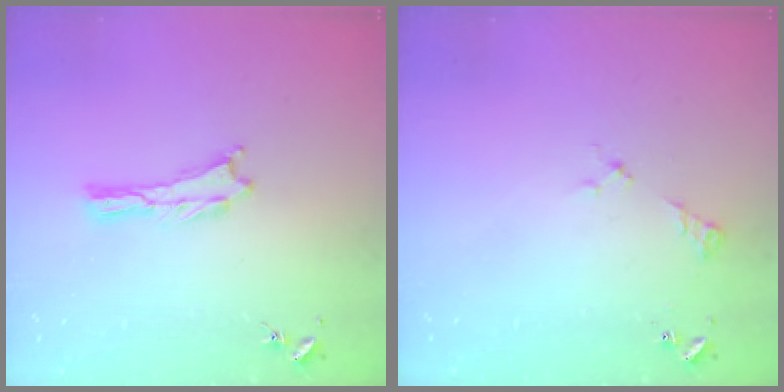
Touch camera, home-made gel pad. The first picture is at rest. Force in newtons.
{"total": 2.5, "press": 2.5, "slide": 0.3}